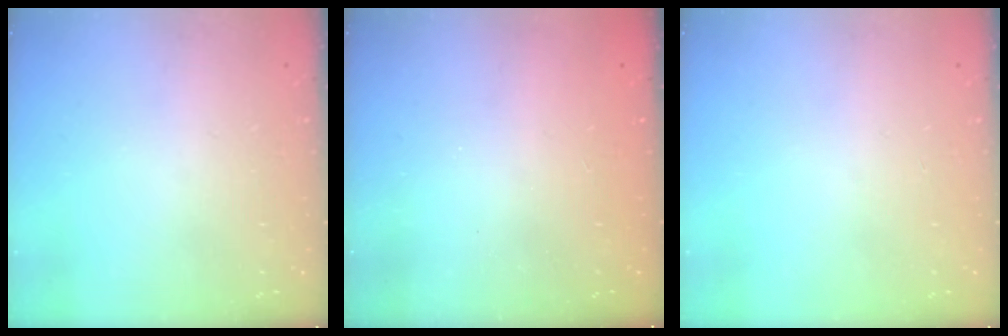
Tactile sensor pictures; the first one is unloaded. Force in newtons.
{"total": 2.3, "press": 2.2, "slide": 0.8}
{"total": 0.0}